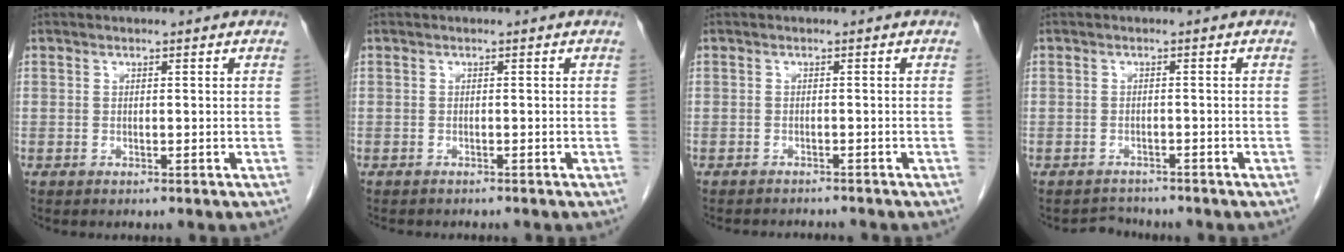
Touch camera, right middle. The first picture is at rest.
{"total": 3.2, "force": [-2.8, 1.0, 1.1], "torque": [-0.017, -0.005, -0.033]}
{"total": 4.4, "force": [-4.3, 0.8, 0.8], "torque": [-0.006, -0.005, -0.058]}
{"total": 2.4, "force": [-2.2, 0.7, -0.7], "torque": [0.007, -0.005, -0.035]}